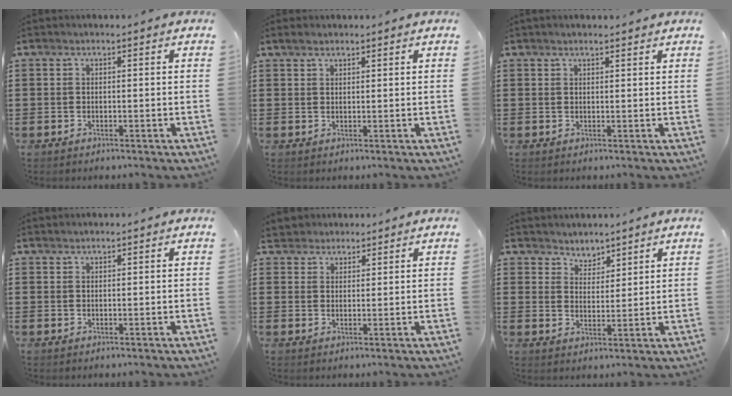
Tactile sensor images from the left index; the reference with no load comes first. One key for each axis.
{"total": 1.3, "fx": 1.2, "fy": 0.4, "fz": 0.4, "tx": -0.011, "ty": 0.003, "tz": 0.023}
{"total": 1.1, "fx": 1.0, "fy": 0.1, "fz": 0.4, "tx": -0.009, "ty": 0.001, "tz": 0.019}
{"total": 0.7, "fx": 0.7, "fy": 0.1, "fz": 0.0, "tx": -0.002, "ty": 0.000, "tz": 0.014}
{"total": 2.5, "fx": 2.2, "fy": 1.2, "fz": -0.4, "tx": -0.001, "ty": 0.007, "tz": 0.043}
{"total": 3.4, "fx": 3.2, "fy": 1.3, "fz": -0.3, "tx": -0.008, "ty": -0.002, "tz": 0.059}